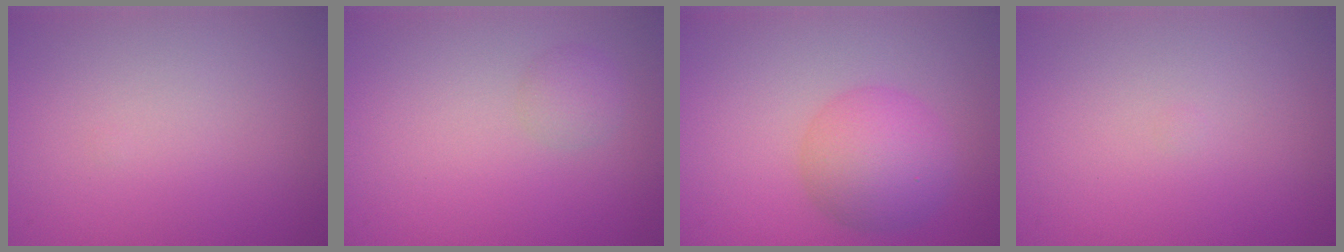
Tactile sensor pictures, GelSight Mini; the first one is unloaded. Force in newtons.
{"total": 1.4, "press": 1.4, "slide": 0.1}
{"total": 4.8, "press": 4.8, "slide": 0.2}
{"total": 0.0}